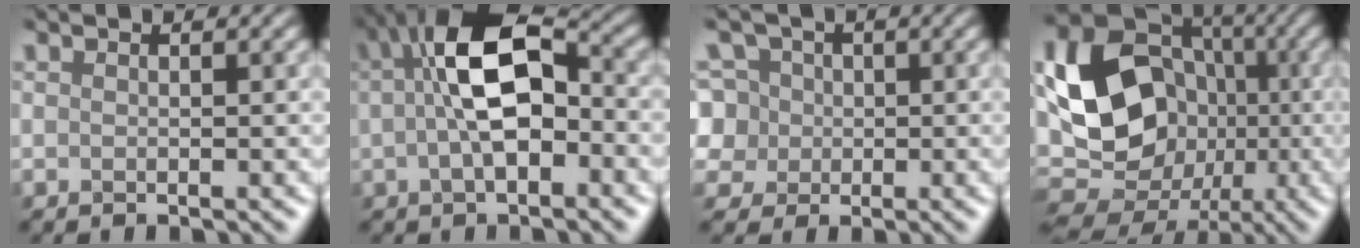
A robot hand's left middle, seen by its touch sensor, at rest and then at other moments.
{"total": 6.4, "force": [-0.4, 2.6, 5.8], "torque": [-0.133, 0.021, 0.001]}
{"total": 6.0, "force": [0.6, 5.9, 1.0], "torque": [-0.045, 0.031, 0.004]}
{"total": 12.8, "force": [-1.6, 10.6, 7.0], "torque": [-0.139, -0.012, 0.005]}